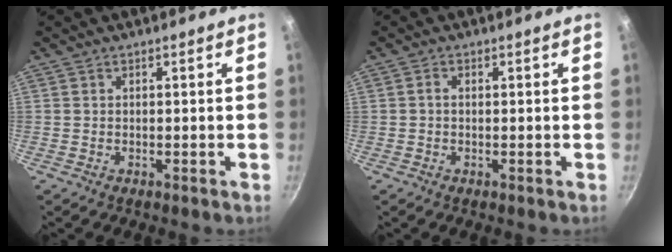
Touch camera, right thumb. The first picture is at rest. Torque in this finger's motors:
{"motor_torque": [-0.22, -0.22, 0.24, 0.11, 0.07]}